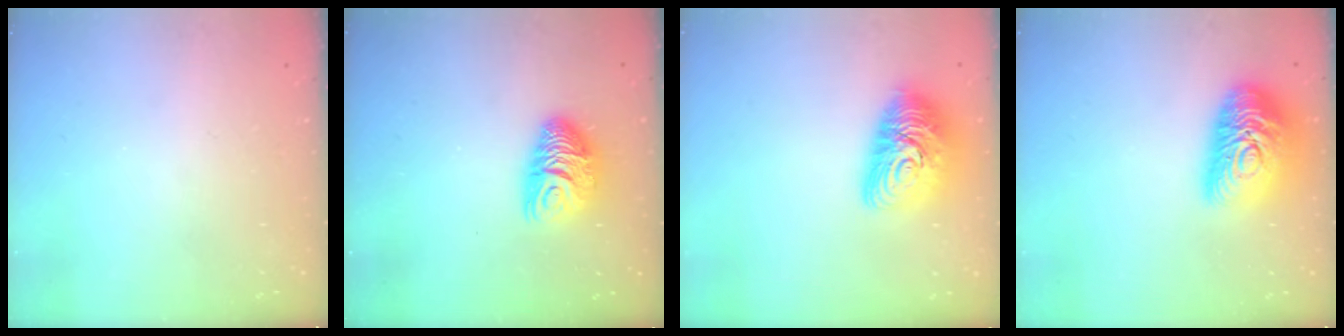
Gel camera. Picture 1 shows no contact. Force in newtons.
{"total": 9.4, "press": 9.4, "slide": 0.7}
{"total": 15.6, "press": 15.5, "slide": 1.1}
{"total": 20.6, "press": 20.5, "slide": 1.4}